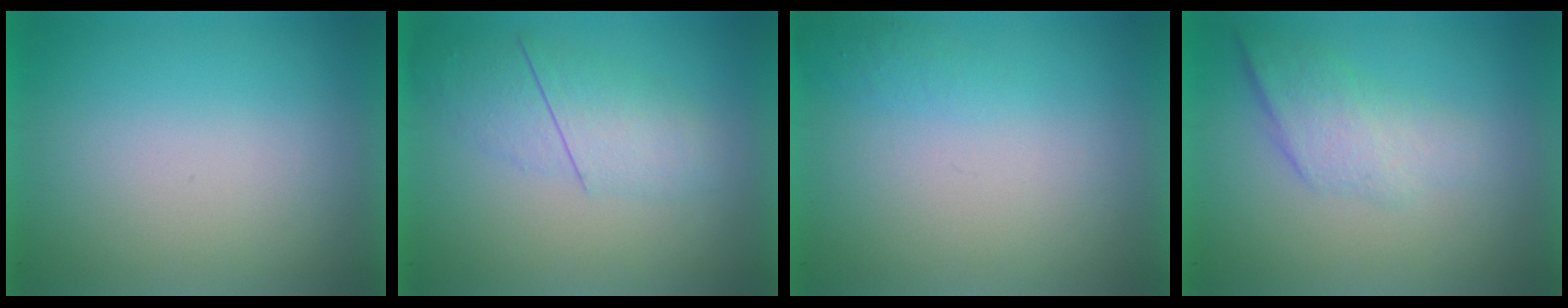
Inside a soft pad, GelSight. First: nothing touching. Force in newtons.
{"total": 2.4}
{"total": 1.0}
{"total": 2.2}